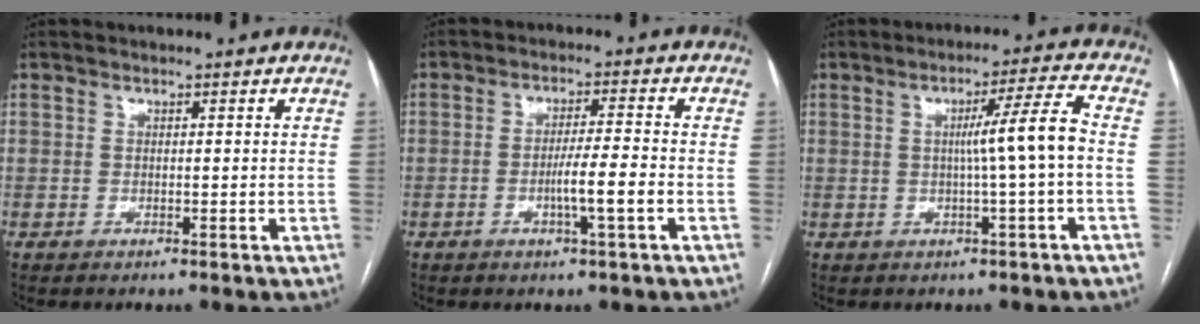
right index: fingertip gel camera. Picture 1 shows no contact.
{"total": 5.6, "force": [-1.8, -0.3, 5.3], "torque": [-0.094, -0.004, -0.033]}
{"total": 6.7, "force": [-0.3, -1.3, 6.6], "torque": [-0.104, 0.010, -0.002]}